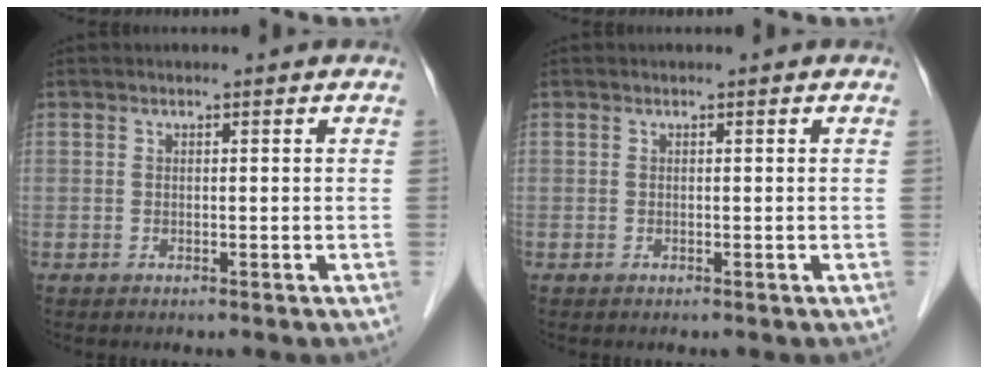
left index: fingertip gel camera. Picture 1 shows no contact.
{"total": 0.0}